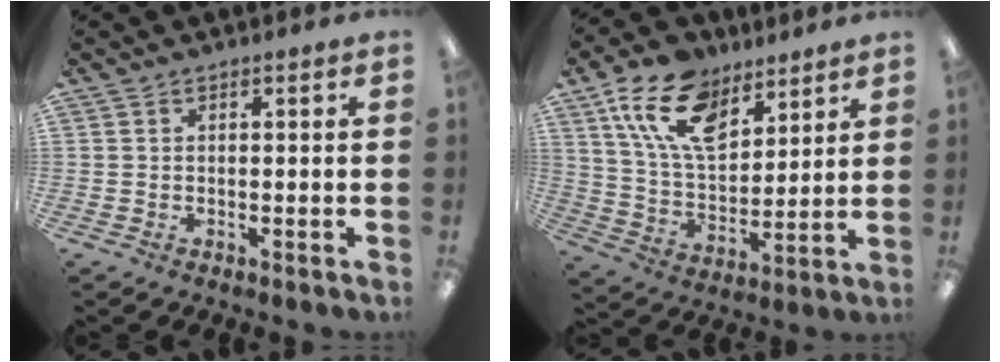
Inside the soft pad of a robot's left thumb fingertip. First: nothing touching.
{"total": 16.5, "force": [9.5, 9.6, 9.5], "torque": [-0.182, -0.028, 0.178]}